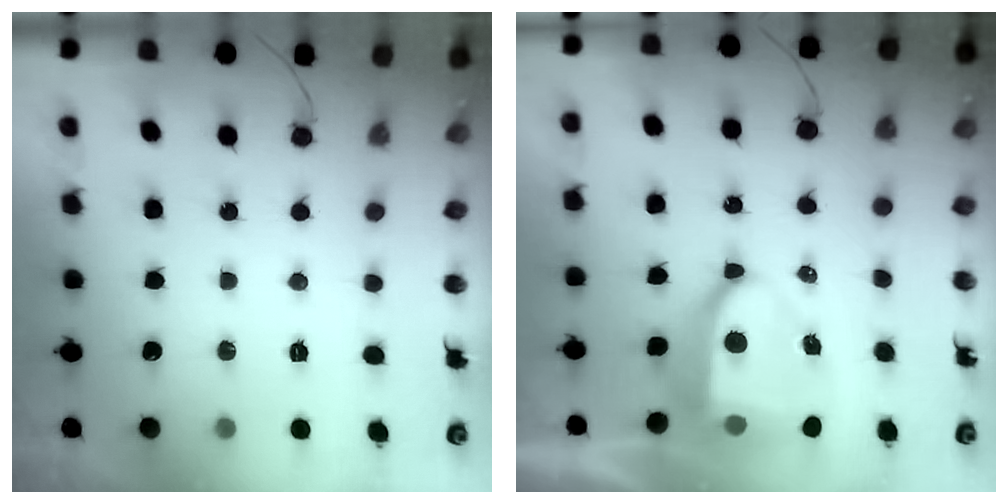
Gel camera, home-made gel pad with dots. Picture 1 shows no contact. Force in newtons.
{"total": 9.8, "press": 9.7, "slide": 1.3}